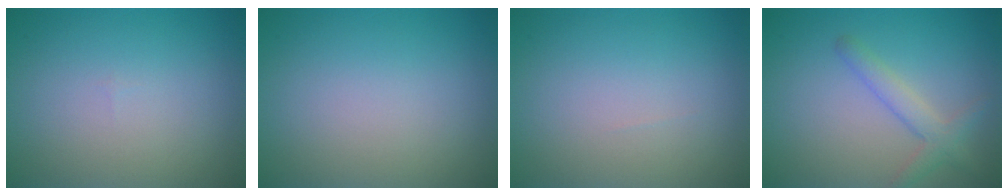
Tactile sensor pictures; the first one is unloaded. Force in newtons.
{"total": 0.0}
{"total": 0.0}
{"total": 2.4, "press": 2.4, "slide": 0.1}